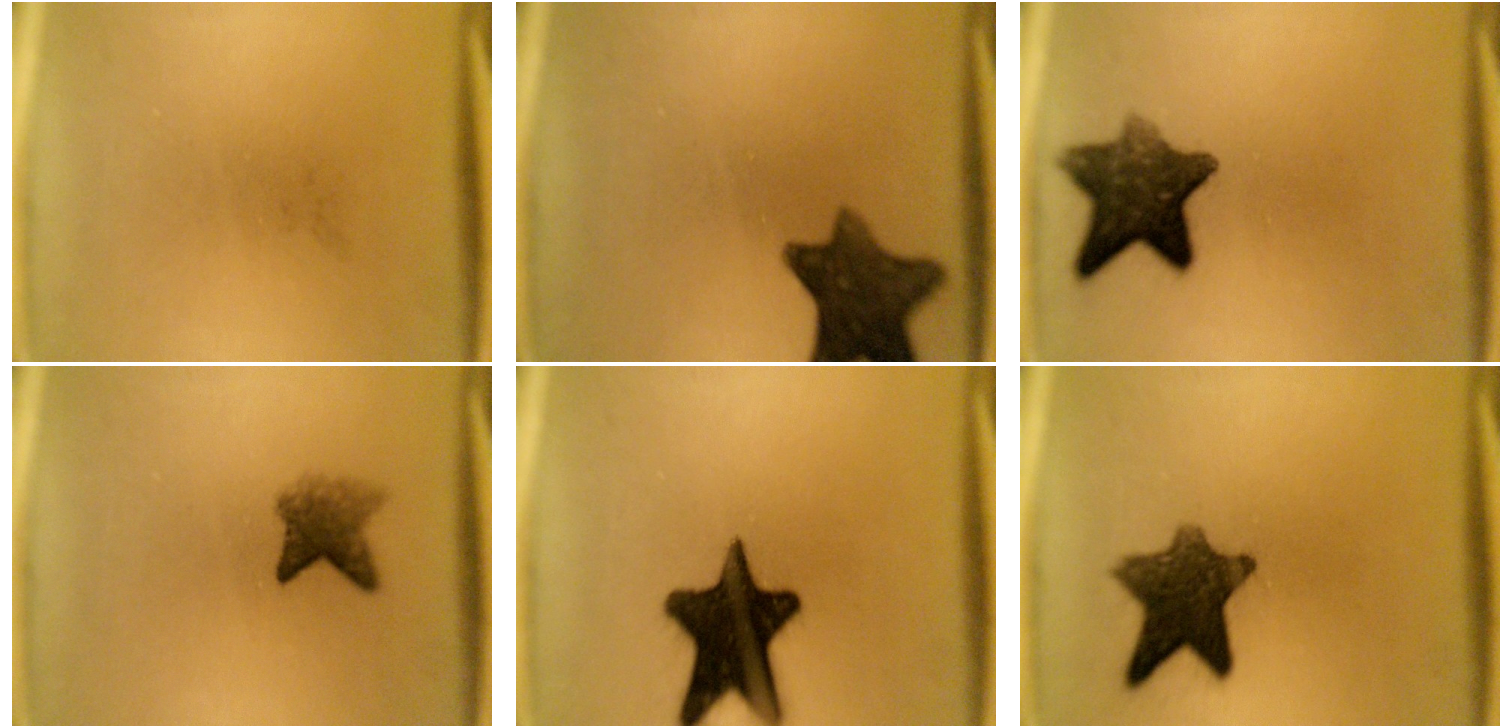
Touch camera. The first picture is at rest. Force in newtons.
{"total": 10.9}
{"total": 10.3}
{"total": 3.8}
{"total": 17.0}
{"total": 10.7}